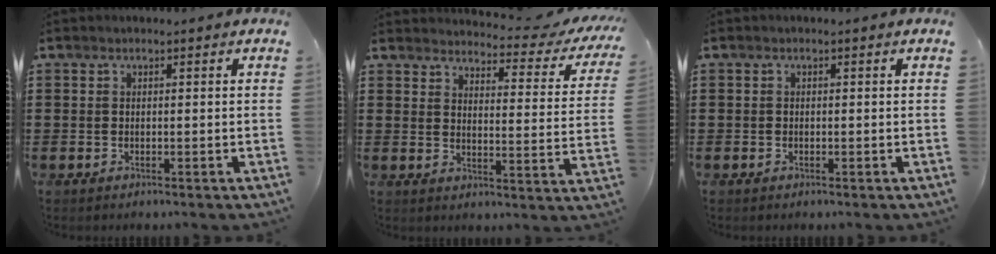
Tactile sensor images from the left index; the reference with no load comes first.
{"total": 3.7, "force": [3.4, 0.3, 1.6], "torque": [-0.036, -0.031, 0.048]}
{"total": 0.0}